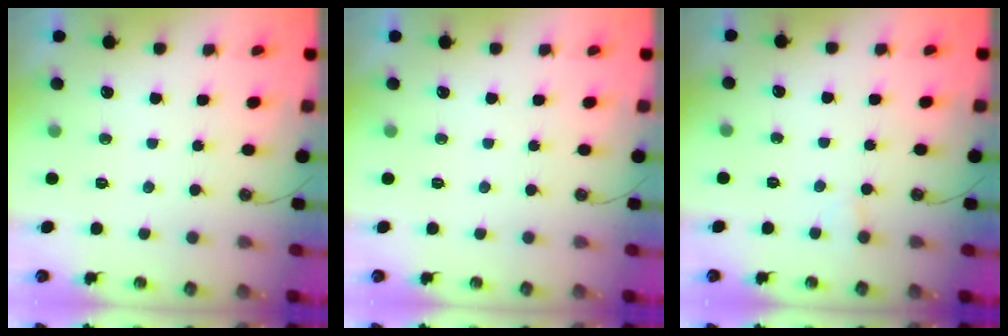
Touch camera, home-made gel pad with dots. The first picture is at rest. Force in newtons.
{"total": 0.0}
{"total": 3.5, "press": 3.5, "slide": 0.3}